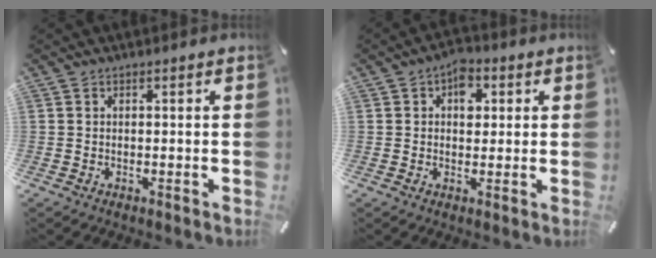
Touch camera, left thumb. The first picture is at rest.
{"total": 5.4, "force": [1.4, 3.8, 3.6], "torque": [-0.033, -0.005, 0.017]}